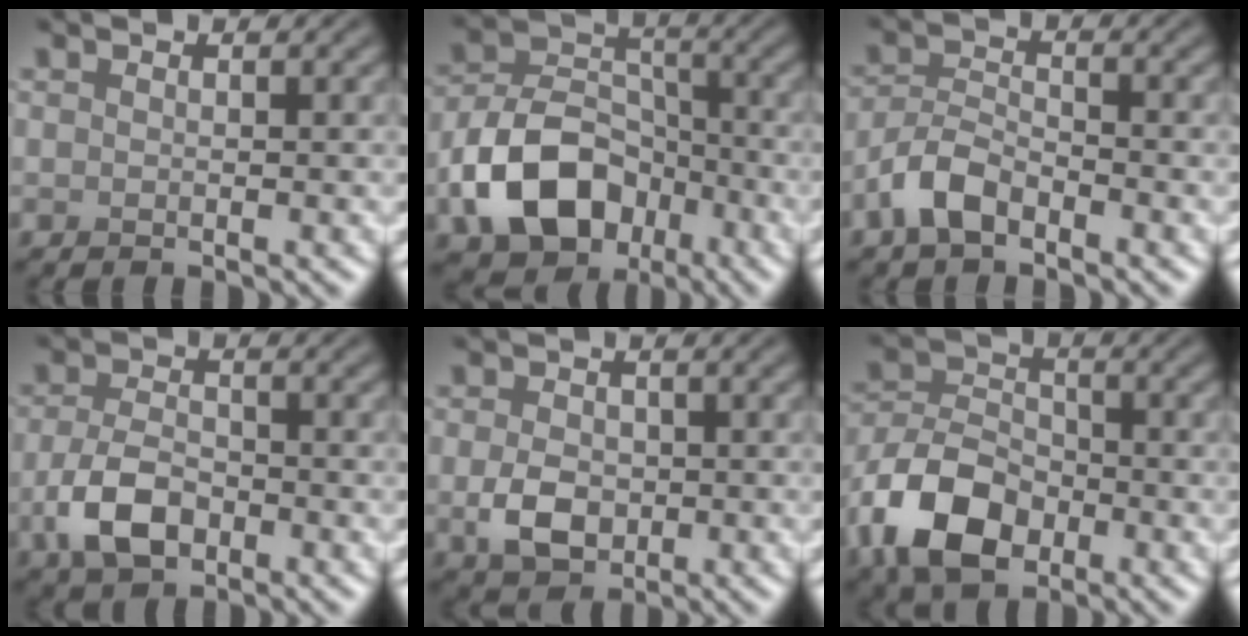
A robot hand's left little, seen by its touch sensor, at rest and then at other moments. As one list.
[{"total": 9.0, "force": [-3.8, 6.3, 5.2], "torque": [-0.094, -0.001, -0.077]}, {"total": 3.3, "force": [-2.2, 1.5, 2.0], "torque": [-0.042, 0.007, -0.053]}, {"total": 4.5, "force": [-1.8, 2.7, 3.1], "torque": [-0.068, -0.003, -0.039]}, {"total": 3.7, "force": [-0.6, 2.8, 2.4], "torque": [-0.048, -0.004, -0.014]}, {"total": 8.2, "force": [-3.9, 5.3, 4.9], "torque": [-0.103, -0.002, -0.085]}]